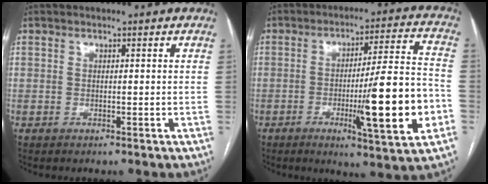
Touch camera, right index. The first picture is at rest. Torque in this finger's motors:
{"motor_torque": [1.95, -0.19, 1.05, 0.21]}